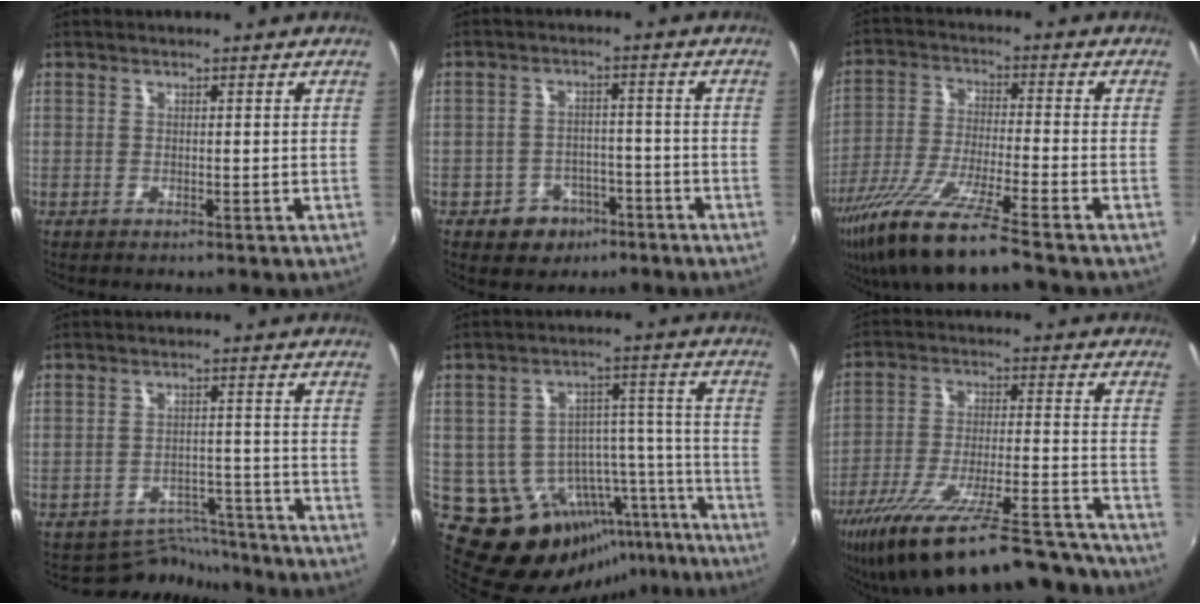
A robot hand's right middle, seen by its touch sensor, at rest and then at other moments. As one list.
[{"total": 6.5, "force": [-3.7, 5.0, 1.7], "torque": [-0.045, 0.017, -0.042]}, {"total": 14.8, "force": [-11.0, 0.2, 9.9], "torque": [-0.199, -0.038, -0.201]}, {"total": 6.6, "force": [-6.2, 2.1, -1.0], "torque": [0.014, 0.021, -0.092]}, {"total": 18.5, "force": [-12.6, 11.1, 7.8], "torque": [-0.131, 0.039, -0.145]}, {"total": 25.6, "force": [-21.8, 4.9, 12.4], "torque": [-0.221, -0.044, -0.328]}]